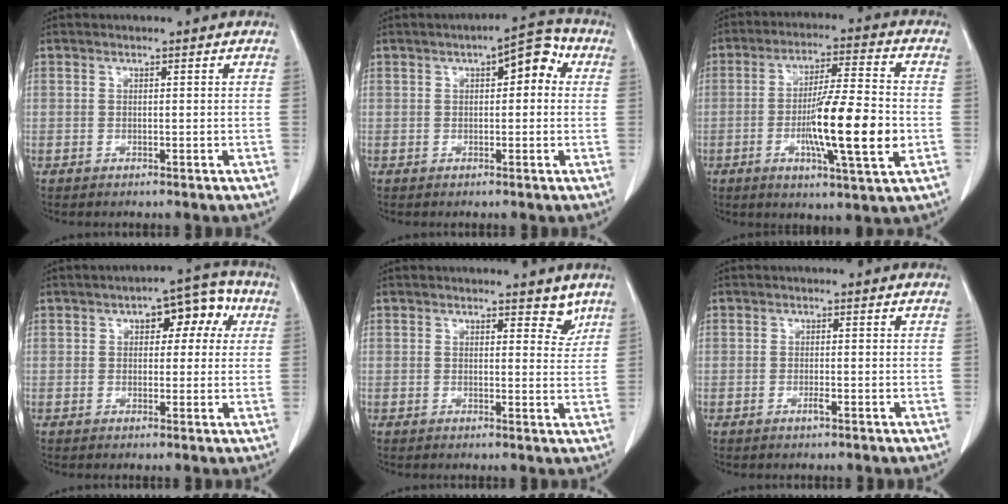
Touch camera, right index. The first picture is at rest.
{"total": 6.3, "force": [1.9, 2.5, 5.5], "torque": [-0.066, 0.037, 0.018]}
{"total": 14.1, "force": [-2.9, 0.8, 13.8], "torque": [-0.233, -0.010, -0.048]}
{"total": 7.1, "force": [2.3, 3.6, 5.7], "torque": [-0.062, 0.035, 0.024]}
{"total": 3.1, "force": [2.4, 1.6, 1.1], "torque": [0.004, -0.014, 0.024]}
{"total": 1.1, "force": [-0.5, 0.0, 0.9], "torque": [-0.021, -0.001, -0.009]}